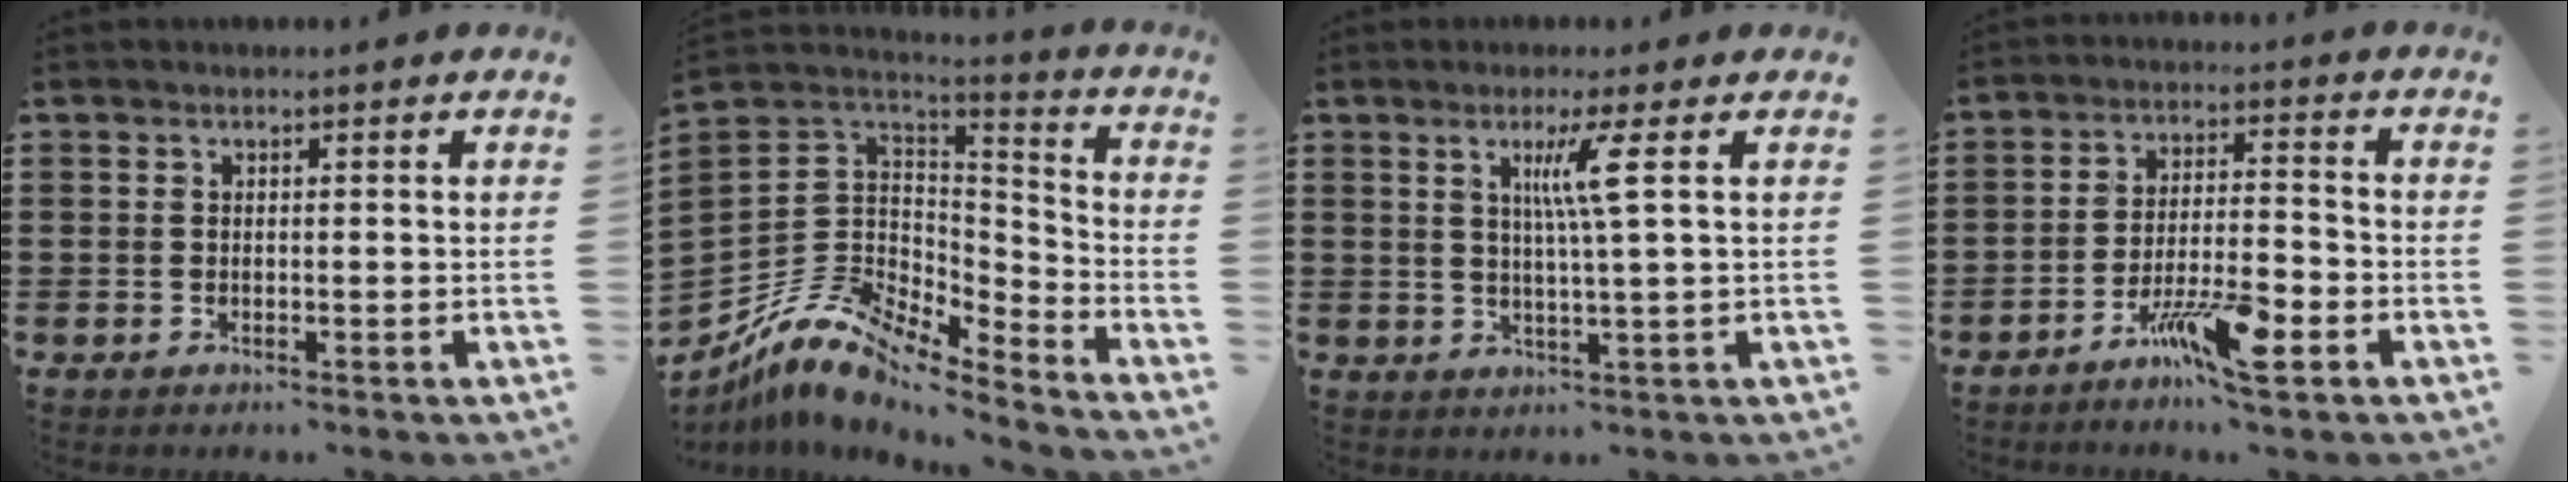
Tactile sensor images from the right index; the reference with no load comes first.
{"total": 9.7, "force": [-7.0, 4.9, 4.4], "torque": [-0.126, -0.001, -0.145]}
{"total": 5.4, "force": [1.7, -1.0, 5.0], "torque": [-0.100, -0.006, 0.021]}
{"total": 8.7, "force": [-5.0, 1.7, 6.9], "torque": [-0.134, 0.003, -0.089]}